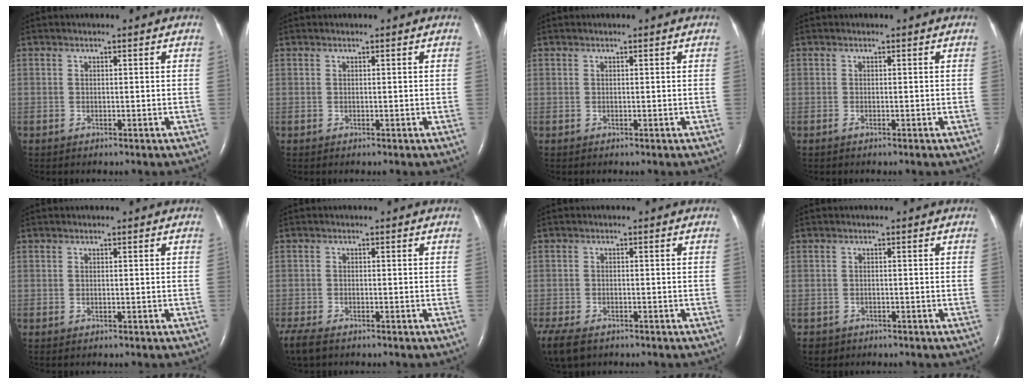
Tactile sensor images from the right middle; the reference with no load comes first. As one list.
[{"total": 0.0}, {"total": 0.0}, {"total": 0.5, "force": [-0.4, 0.0, 0.4], "torque": [-0.010, -0.001, -0.006]}, {"total": 0.0}, {"total": 5.3, "force": [-4.1, 1.8, 2.8], "torque": [-0.062, -0.014, -0.069]}, {"total": 10.7, "force": [-7.0, 5.8, 5.6], "torque": [-0.152, -0.020, -0.105]}, {"total": 1.7, "force": [-1.2, 1.2, 0.0], "torque": [-0.006, 0.003, -0.016]}]